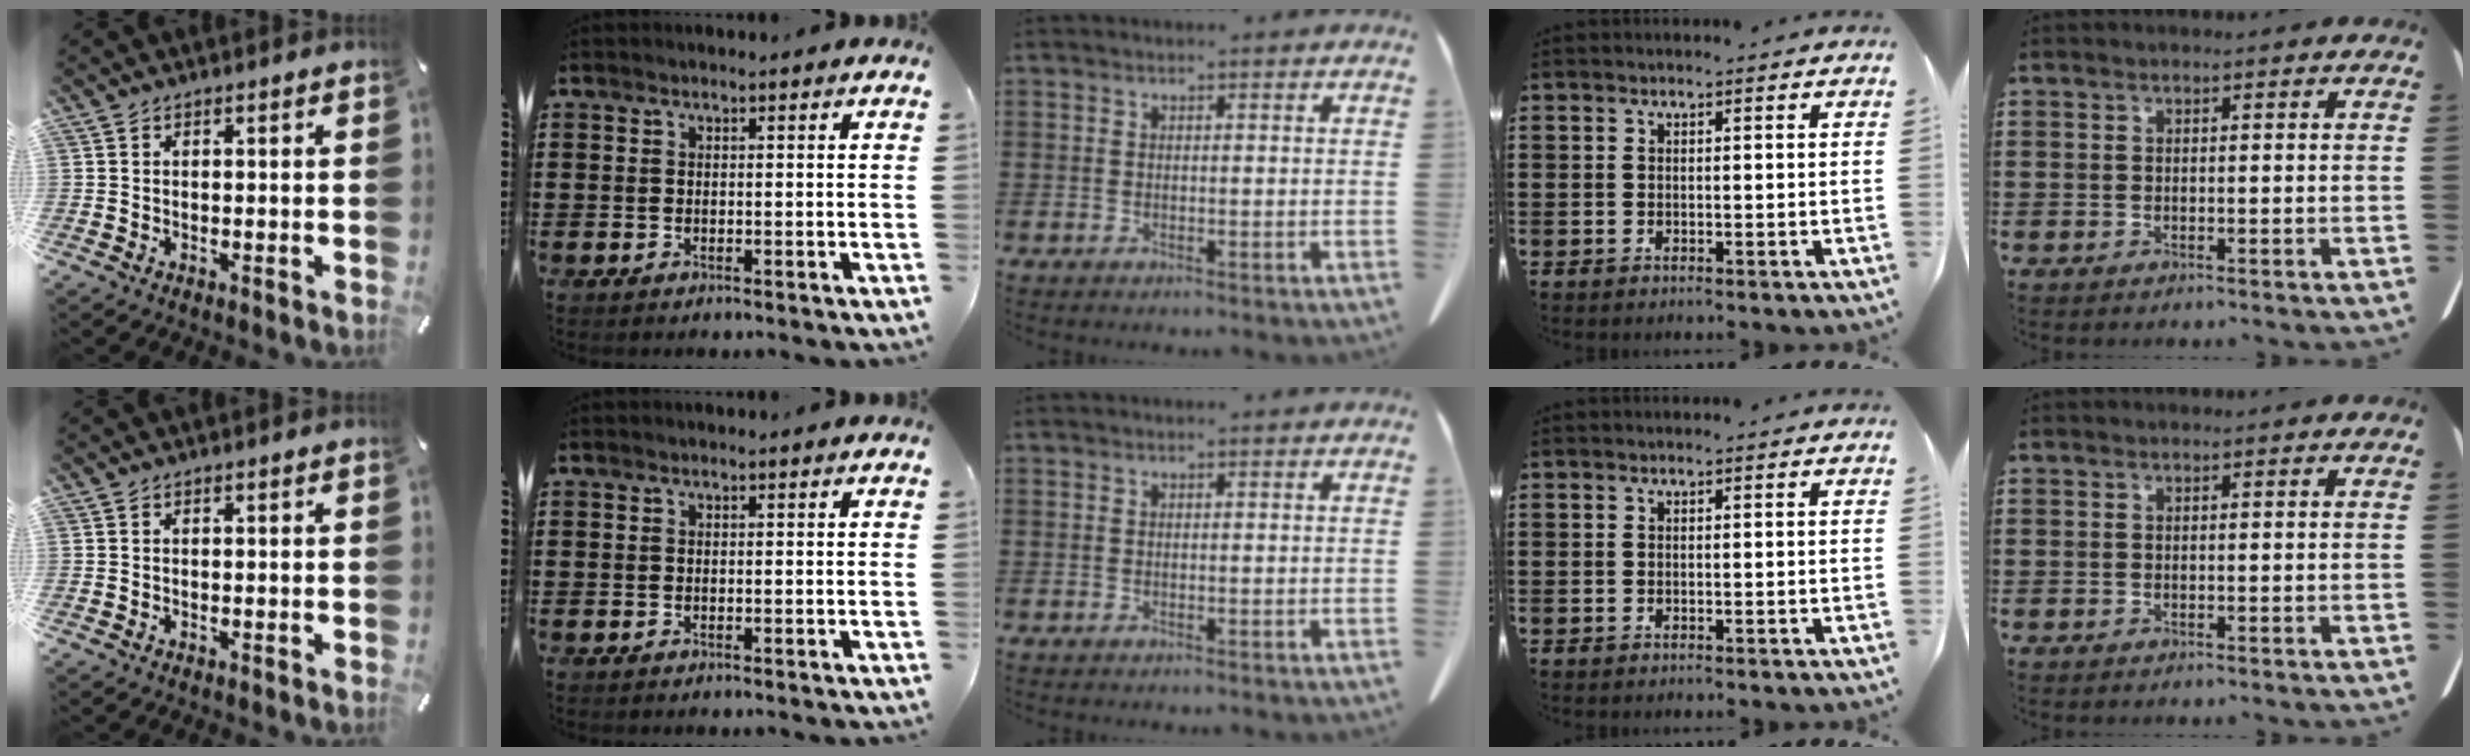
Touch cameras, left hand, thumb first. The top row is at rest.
{}